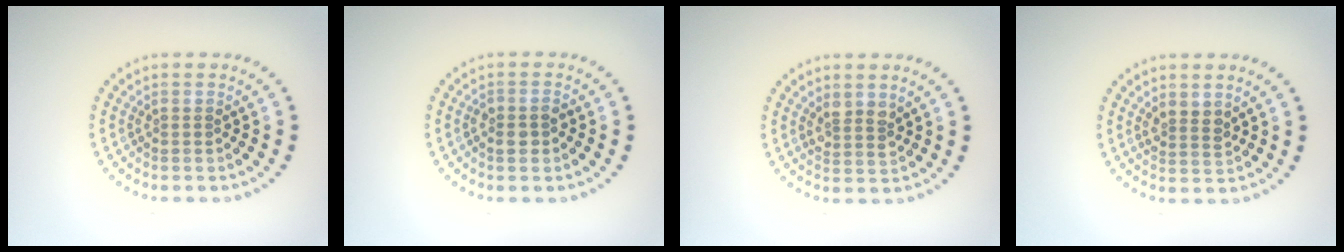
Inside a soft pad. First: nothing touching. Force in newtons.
{"total": 1.5, "press": 1.4, "slide": 0.5}
{"total": 1.8, "press": 1.5, "slide": 0.9}
{"total": 1.7, "press": 1.5, "slide": 0.9}